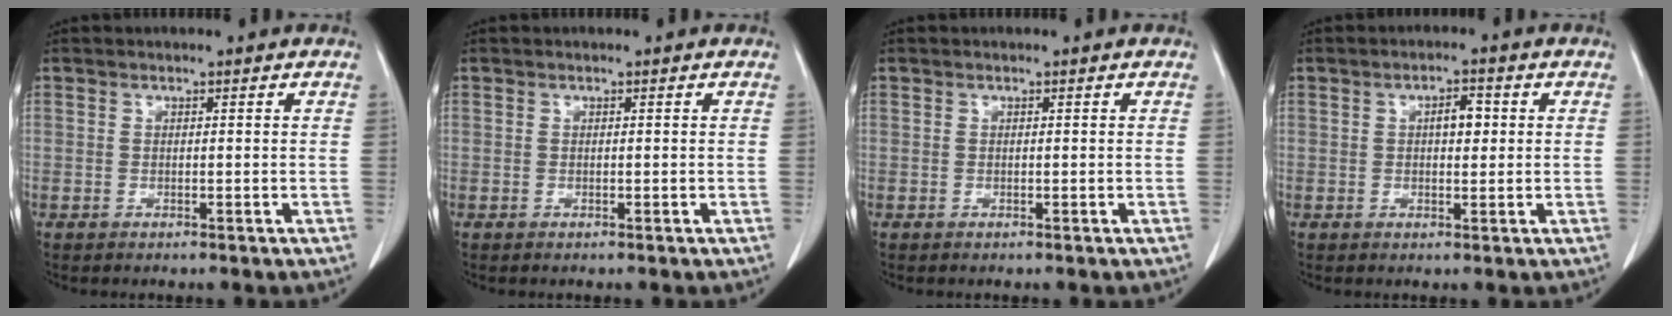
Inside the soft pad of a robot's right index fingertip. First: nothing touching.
{"total": 0.0}
{"total": 0.0}
{"total": 3.0, "force": [0.5, 1.2, 2.7], "torque": [-0.044, 0.005, 0.008]}